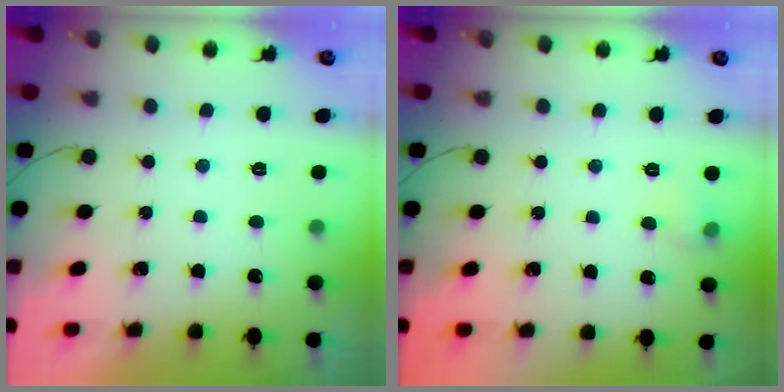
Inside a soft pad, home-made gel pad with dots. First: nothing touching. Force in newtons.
{"total": 5.6, "press": 4.2, "slide": 3.6}